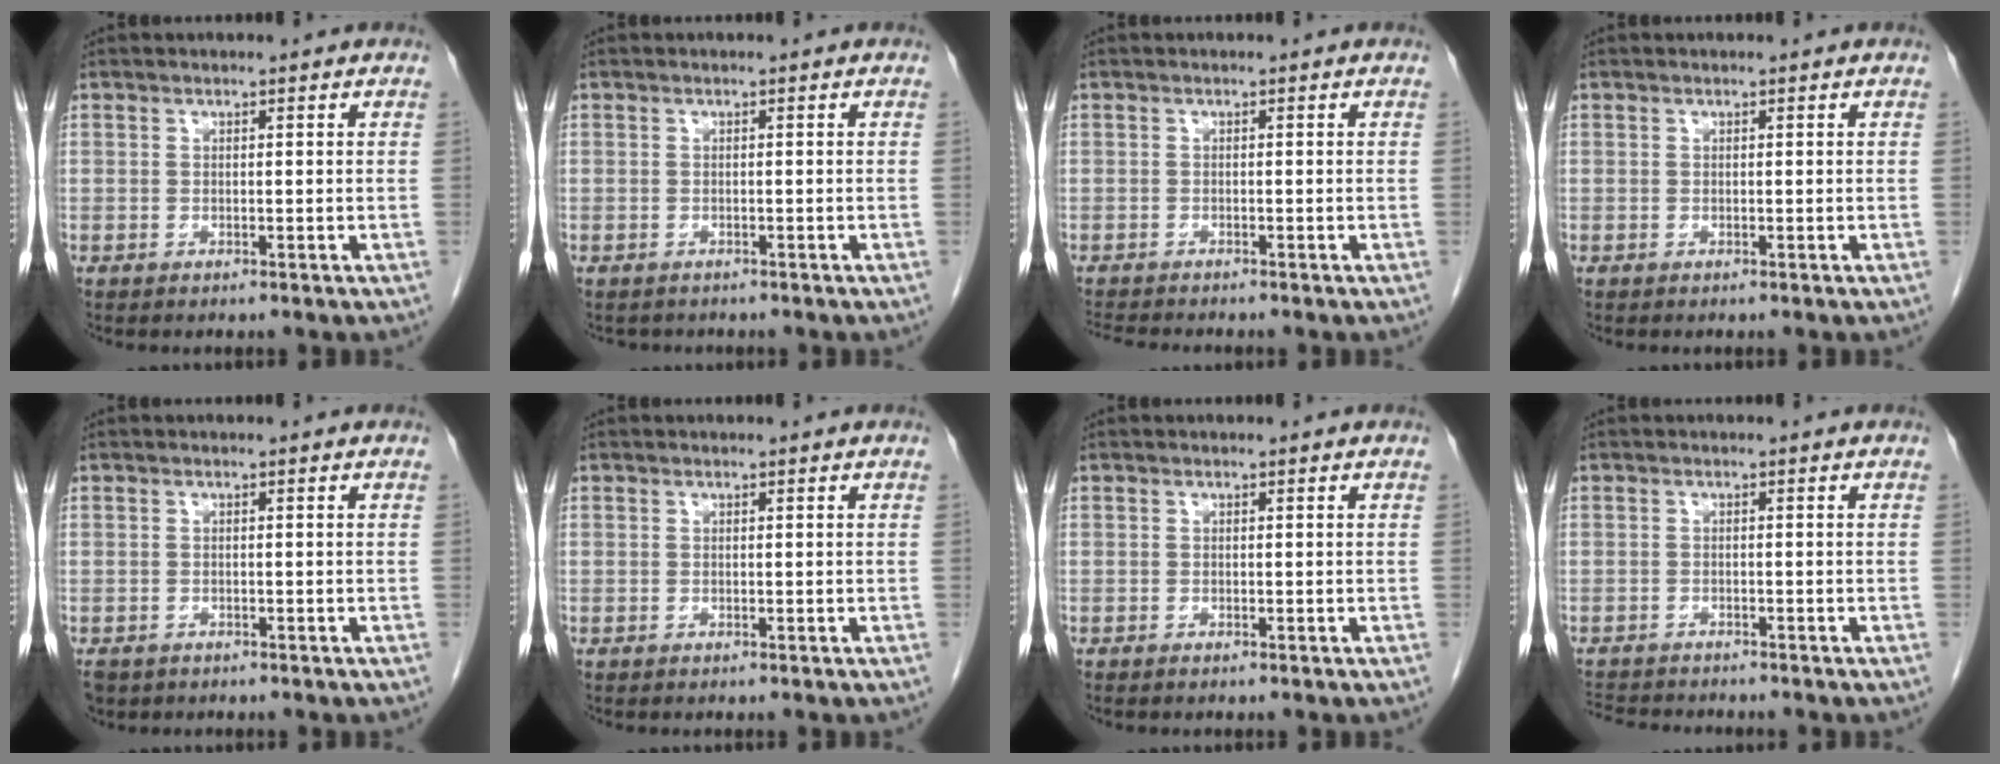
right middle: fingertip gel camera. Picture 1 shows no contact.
{"total": 1.5, "force": [-1.4, 0.7, 0.2], "torque": [-0.012, -0.002, -0.018]}
{"total": 3.7, "force": [-3.5, 0.0, 1.2], "torque": [-0.019, -0.014, -0.057]}
{"total": 0.0}
{"total": 3.5, "force": [-2.5, 2.2, 1.0], "torque": [-0.022, -0.004, -0.038]}
{"total": 0.0}
{"total": 0.0}
{"total": 6.2, "force": [-5.9, 1.0, 1.8], "torque": [-0.028, -0.008, -0.092]}